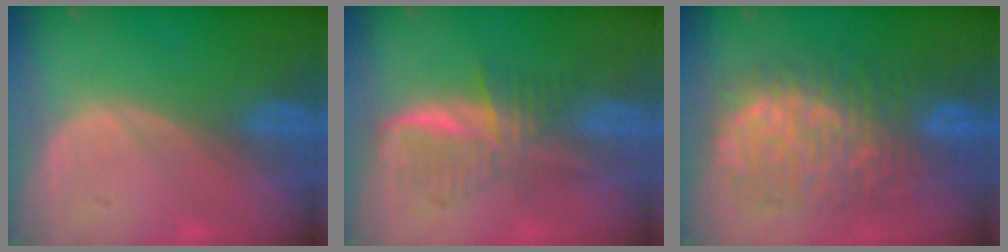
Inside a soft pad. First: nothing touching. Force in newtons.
{"total": 5.9, "press": 5.9, "slide": 0.8}
{"total": 12.3, "press": 12.2, "slide": 1.3}